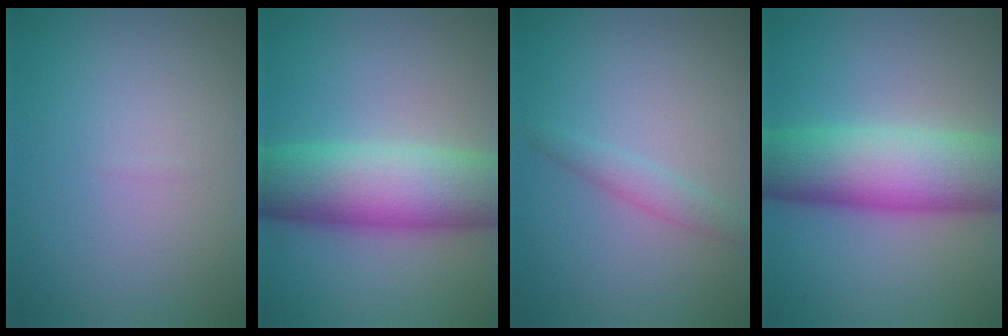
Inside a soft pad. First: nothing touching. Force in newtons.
{"total": 10.4, "press": 10.4, "slide": 0.1}
{"total": 1.6, "press": 1.6, "slide": 0.1}
{"total": 10.3, "press": 10.3, "slide": 0.2}